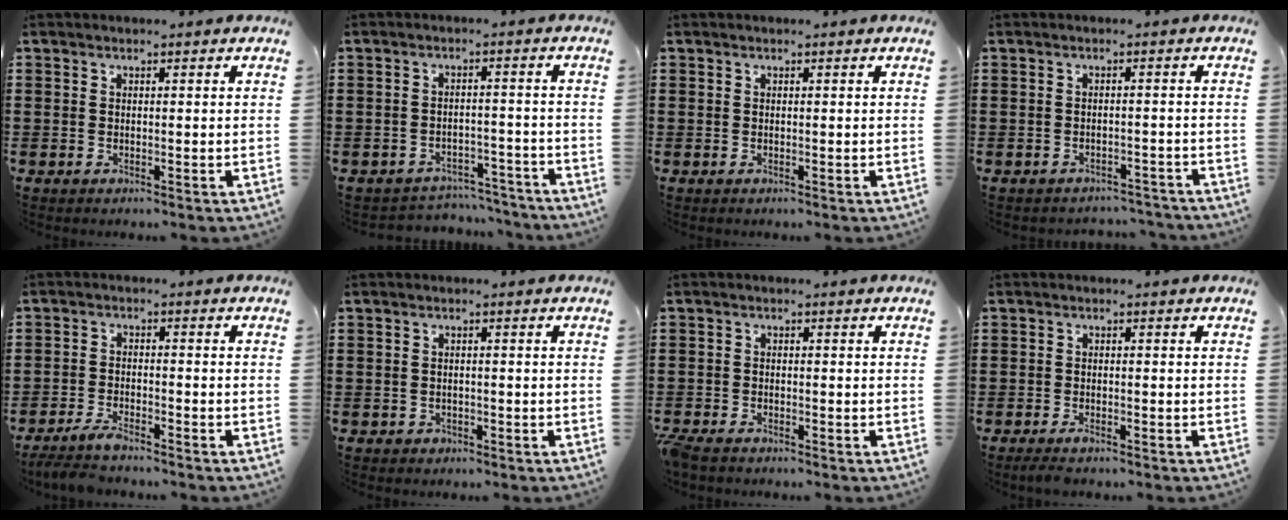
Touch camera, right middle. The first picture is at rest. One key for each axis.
{"total": 3.7, "fx": -3.6, "fy": 0.5, "fz": 0.0, "tx": -0.007, "ty": 0.002, "tz": -0.078}
{"total": 0.0}
{"total": 1.9, "fx": -1.9, "fy": 0.3, "fz": 0.0, "tx": -0.008, "ty": -0.001, "tz": -0.041}
{"total": 3.5, "fx": -3.1, "fy": 0.3, "fz": 1.4, "tx": -0.041, "ty": -0.007, "tz": -0.066}
{"total": 0.7, "fx": -0.5, "fy": 0.5, "fz": 0.0, "tx": -0.003, "ty": 0.002, "tz": -0.012}
{"total": 1.8, "fx": -1.7, "fy": 0.4, "fz": 0.5, "tx": -0.028, "ty": -0.006, "tz": -0.038}
{"total": 1.3, "fx": -1.0, "fy": 0.2, "fz": 0.9, "tx": -0.026, "ty": -0.008, "tz": -0.020}